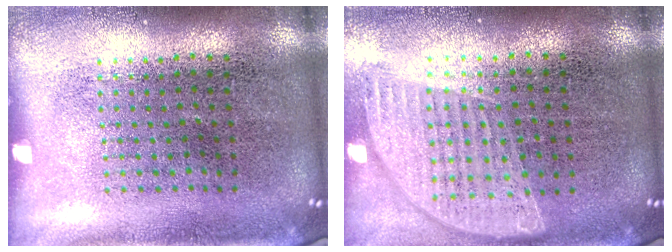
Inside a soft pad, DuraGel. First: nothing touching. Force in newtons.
{"total": 0.9, "press": 0.9, "slide": 0.2}